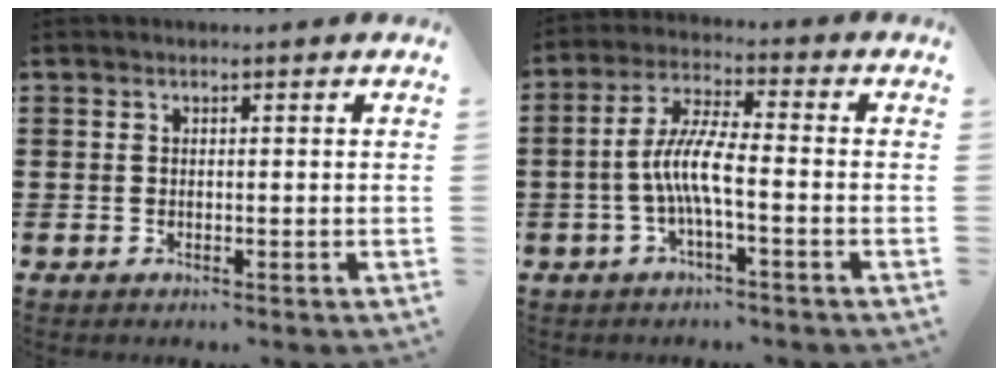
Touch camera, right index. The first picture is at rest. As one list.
[{"total": 7.1, "force": [-1.9, 1.2, 6.7], "torque": [-0.144, -0.006, -0.043]}]